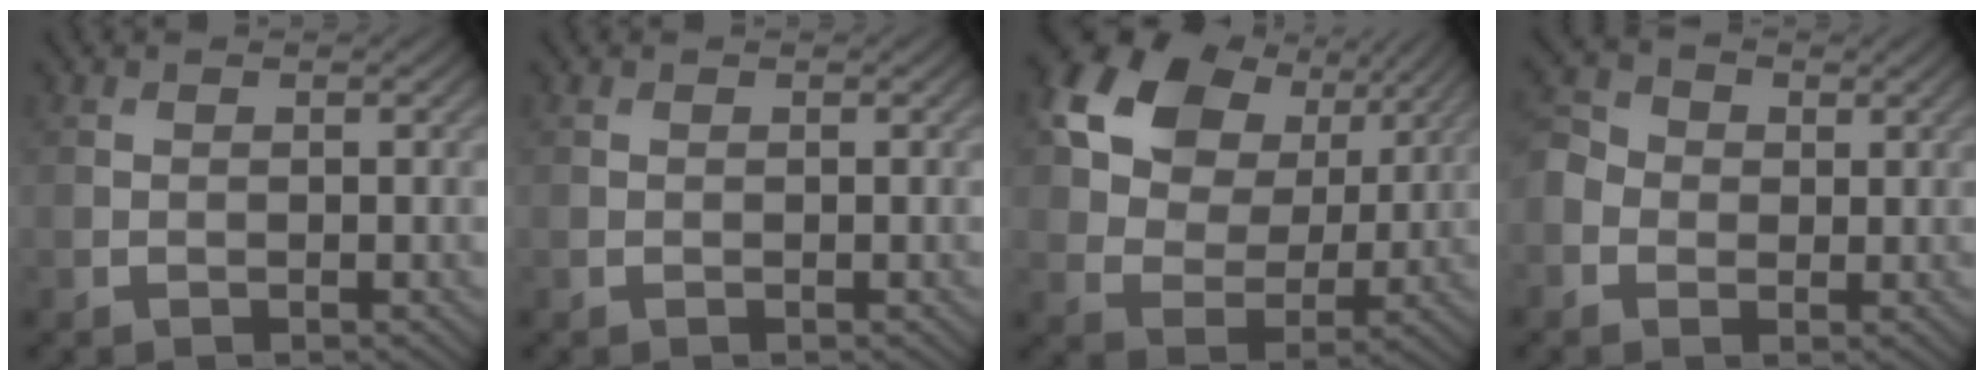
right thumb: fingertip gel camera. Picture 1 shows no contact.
{"total": 0.0}
{"total": 14.6, "force": [6.6, 10.0, 8.4], "torque": [-0.177, 0.023, 0.115]}
{"total": 4.0, "force": [-0.4, 3.5, 1.9], "torque": [-0.051, 0.008, -0.018]}